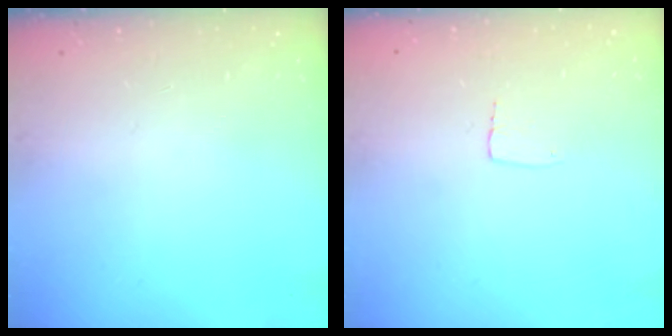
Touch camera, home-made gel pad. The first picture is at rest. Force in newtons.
{"total": 2.7, "press": 2.7, "slide": 0.1}